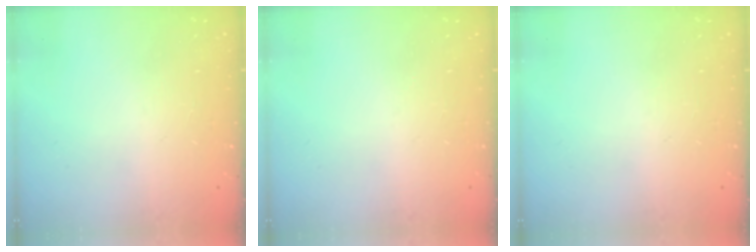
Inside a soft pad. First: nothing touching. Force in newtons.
{"total": 0.0}
{"total": 0.0}